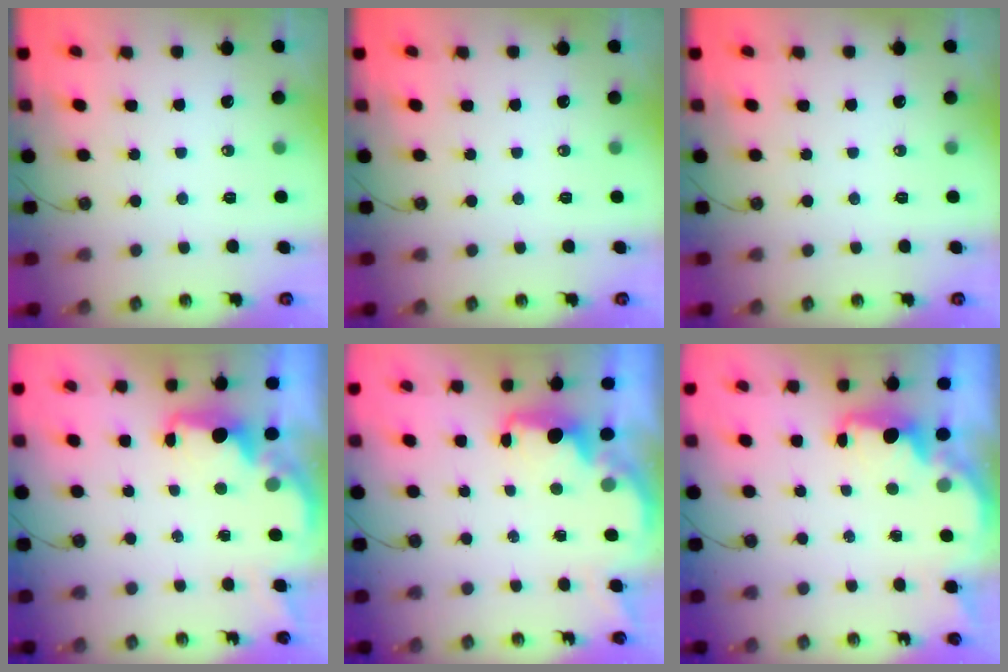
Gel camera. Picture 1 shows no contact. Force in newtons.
{"total": 0.0}
{"total": 0.0}
{"total": 2.2, "press": 2.1, "slide": 0.8}
{"total": 2.3, "press": 2.1, "slide": 0.8}
{"total": 2.2, "press": 2.1, "slide": 0.6}